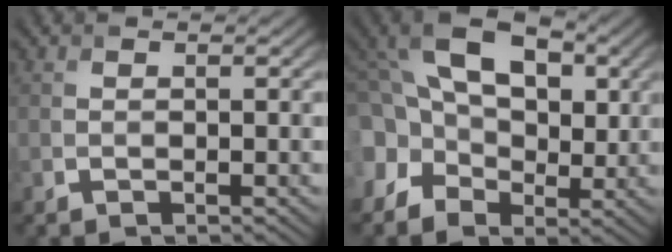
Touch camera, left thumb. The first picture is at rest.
{"total": 16.6, "force": [3.6, 12.3, 10.5], "torque": [-0.235, 0.027, 0.060]}